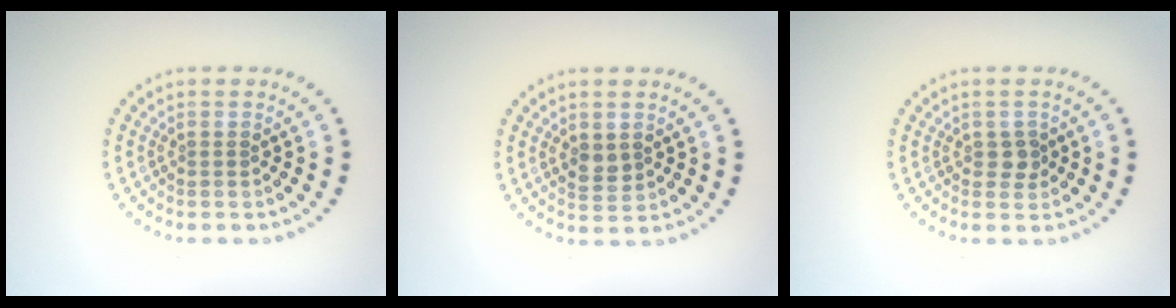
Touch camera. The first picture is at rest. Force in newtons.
{"total": 1.8, "press": 1.8, "slide": 0.3}
{"total": 1.3, "press": 1.2, "slide": 0.3}